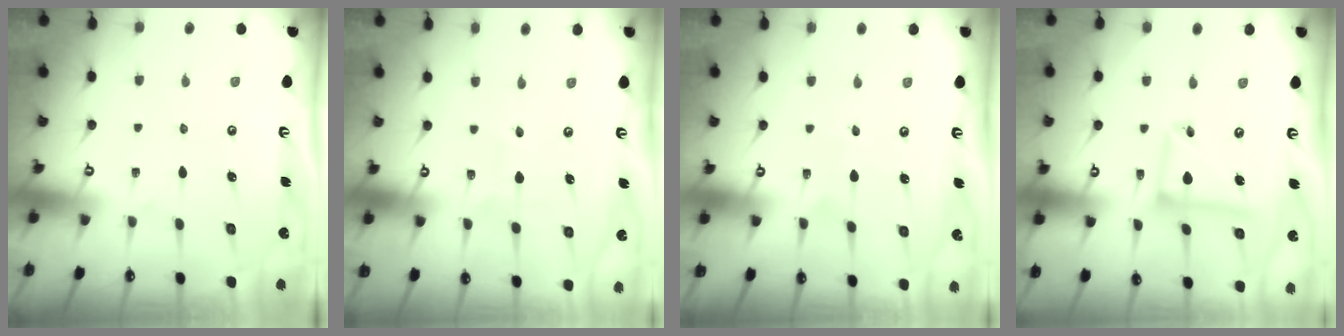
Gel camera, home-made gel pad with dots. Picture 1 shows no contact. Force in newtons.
{"total": 2.0, "press": 1.8, "slide": 0.9}
{"total": 2.5, "press": 2.5, "slide": 0.3}
{"total": 10.5, "press": 10.5, "slide": 0.9}